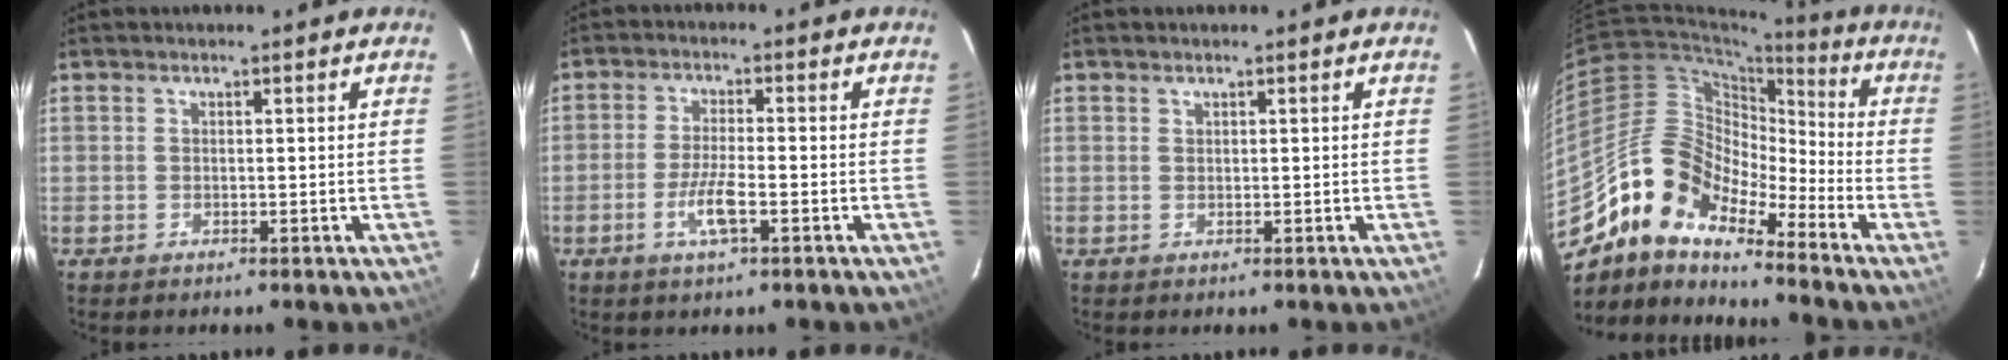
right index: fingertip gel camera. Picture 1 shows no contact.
{"total": 5.3, "force": [-2.3, 0.8, 4.7], "torque": [-0.098, -0.004, -0.046]}
{"total": 0.0}
{"total": 14.6, "force": [-11.6, 5.6, 6.9], "torque": [-0.111, 0.008, -0.239]}